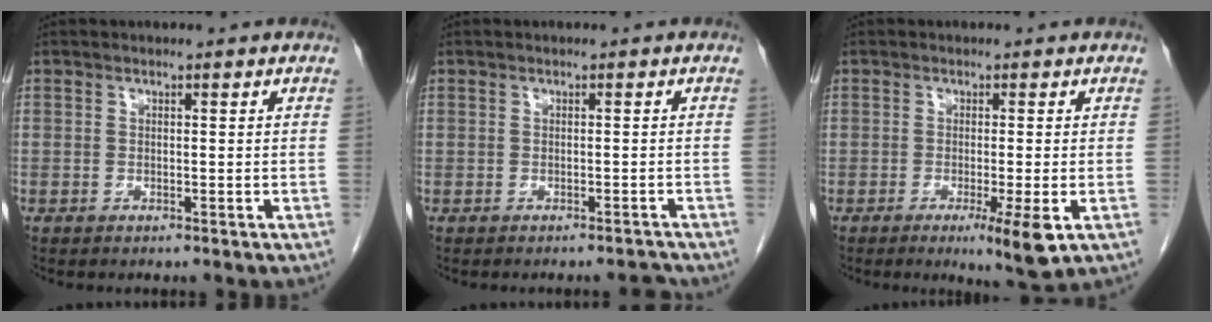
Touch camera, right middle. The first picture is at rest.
{"total": 1.9, "force": [-1.9, -0.4, 0.2], "torque": [0.001, -0.003, -0.022]}
{"total": 5.7, "force": [-2.5, -0.1, 5.1], "torque": [-0.071, -0.017, -0.033]}